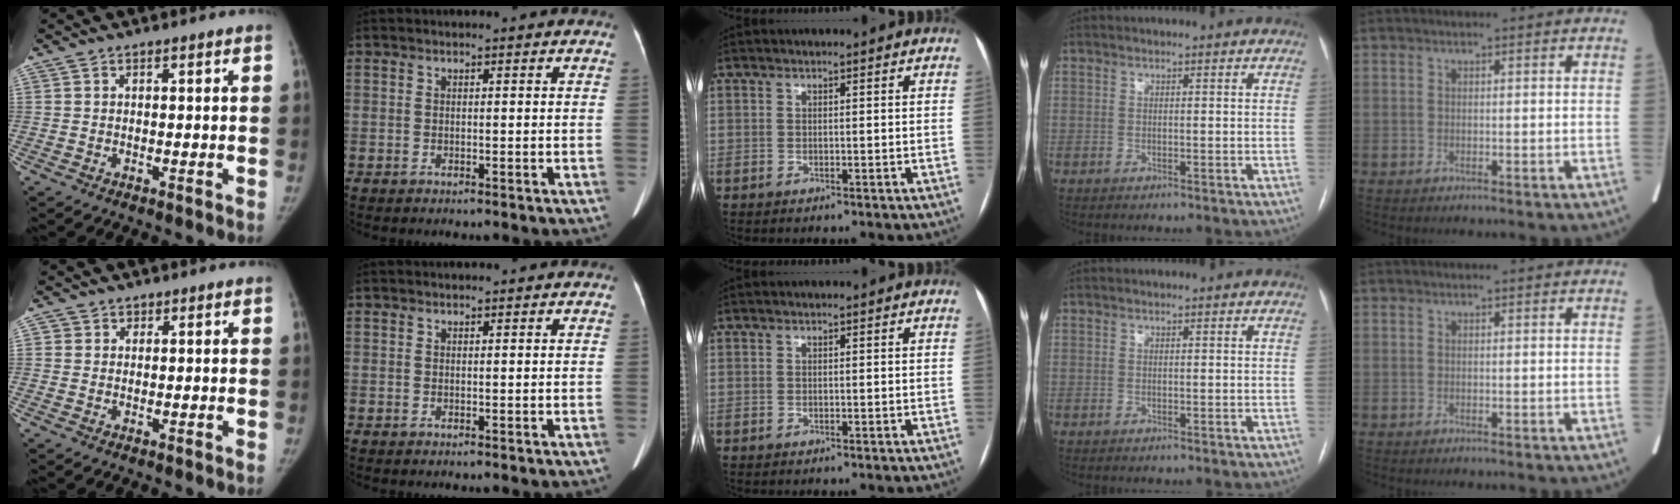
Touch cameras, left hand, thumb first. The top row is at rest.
{"thumb": {"total": 1.2, "force": [0.5, 1.1, -0.1], "torque": [0.009, -0.001, 0.006]}, "index": {"total": 0.7, "force": [0.6, 0.1, 0.2], "torque": [-0.007, 0.003, 0.011]}}